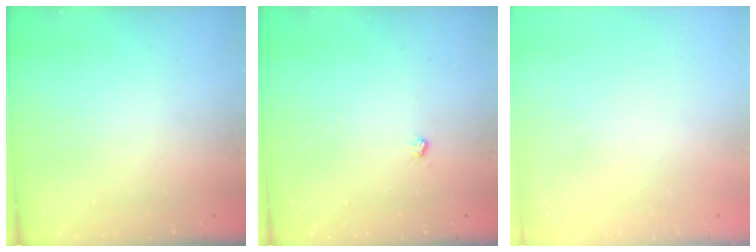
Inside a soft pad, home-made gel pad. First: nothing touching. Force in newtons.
{"total": 3.8, "press": 3.7, "slide": 0.7}
{"total": 0.0}